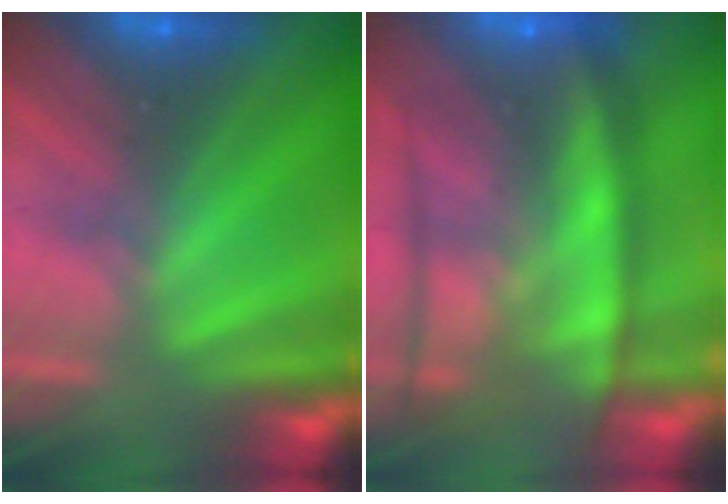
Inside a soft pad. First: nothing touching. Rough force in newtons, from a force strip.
{"total": 5.8}